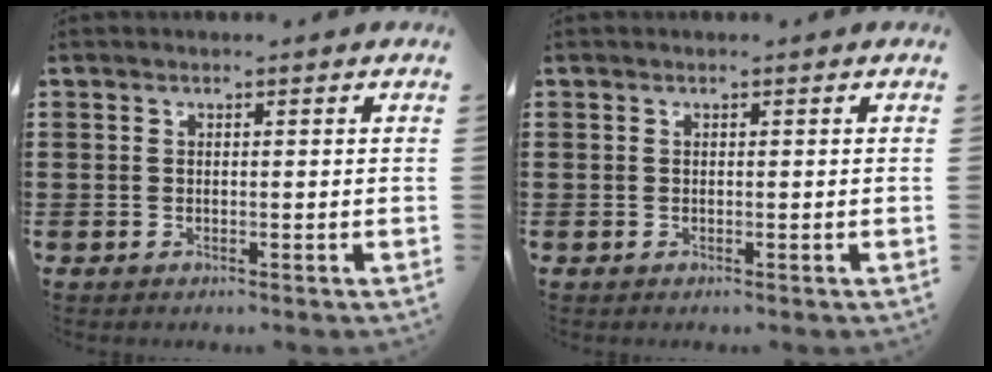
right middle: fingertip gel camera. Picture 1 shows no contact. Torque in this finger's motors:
{"motor_torque": [0.00, 0.00, 0.00, -0.01]}